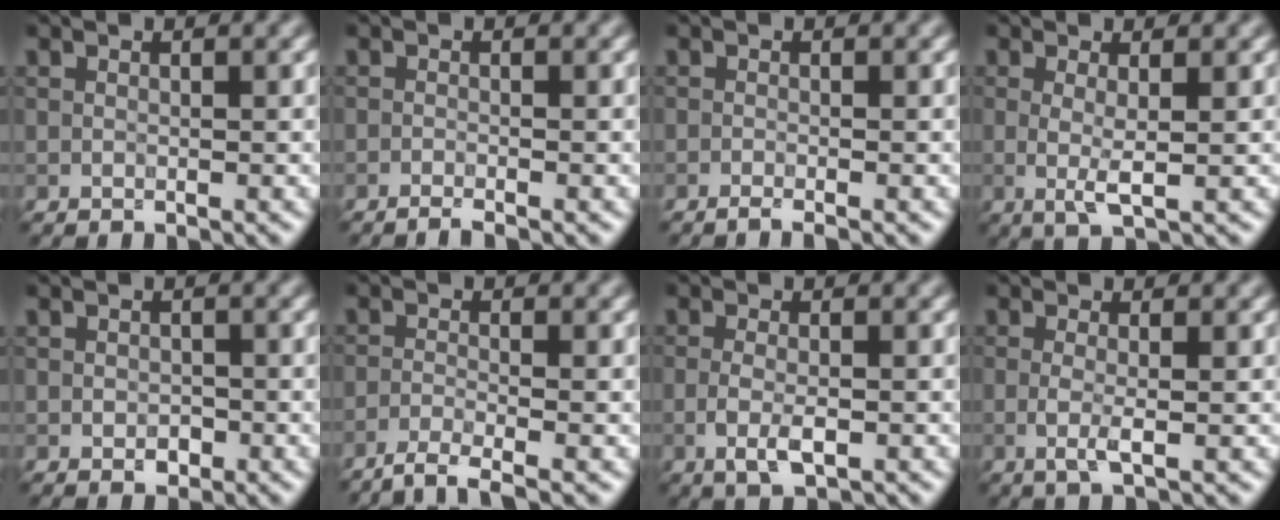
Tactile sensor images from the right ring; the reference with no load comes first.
{"total": 1.4, "force": [-1.1, 0.1, 0.9], "torque": [-0.017, 0.001, -0.025]}
{"total": 1.5, "force": [-1.0, 0.3, 1.1], "torque": [-0.014, -0.002, -0.017]}
{"total": 2.2, "force": [0.0, 0.3, 2.2], "torque": [-0.048, -0.005, 0.001]}
{"total": 1.2, "force": [-0.4, 0.9, 0.7], "torque": [-0.011, 0.000, -0.008]}
{"total": 3.2, "force": [-2.4, 0.5, 2.0], "torque": [-0.037, -0.001, -0.058]}
{"total": 2.8, "force": [-1.0, 1.0, 2.5], "torque": [-0.058, -0.004, -0.022]}
{"total": 2.0, "force": [-0.2, 0.5, 2.0], "torque": [-0.044, -0.005, -0.008]}